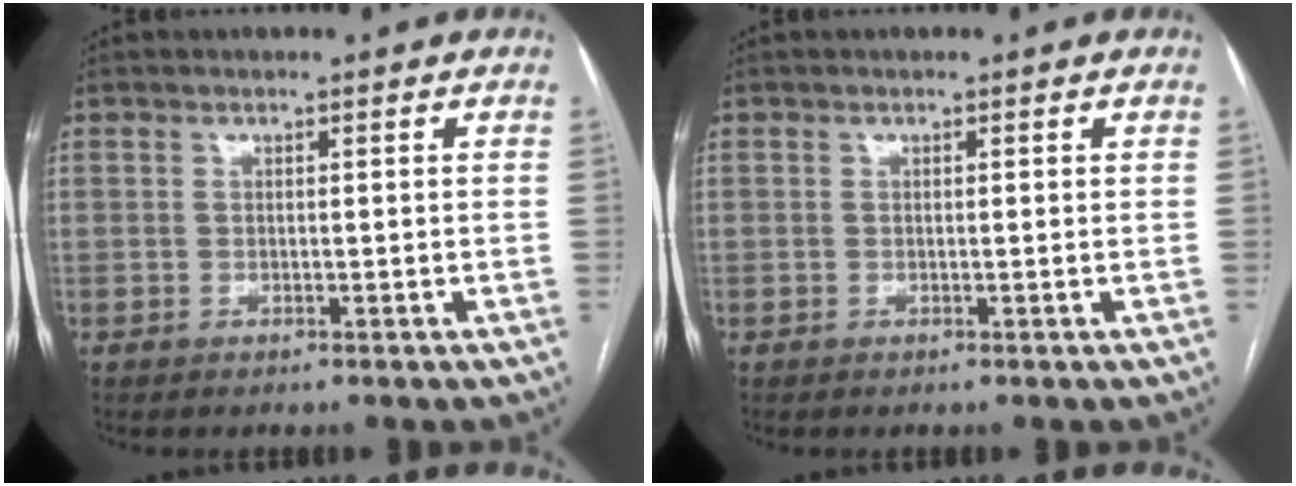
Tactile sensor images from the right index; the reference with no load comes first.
{"total": 0.0}